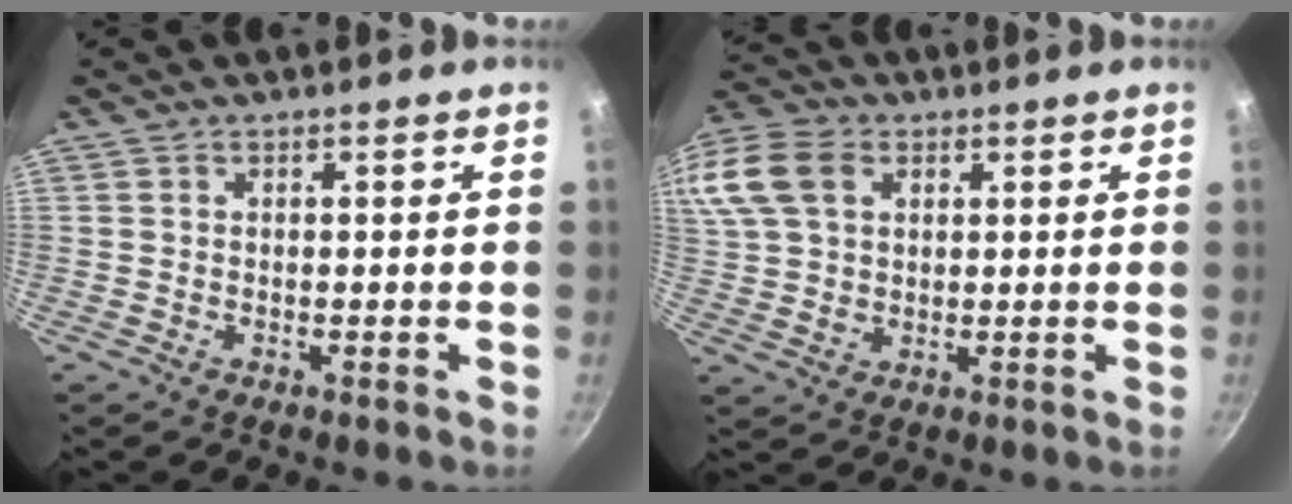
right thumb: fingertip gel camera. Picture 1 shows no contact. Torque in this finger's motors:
{"motor_torque": [-0.54, 0.73, 0.36, -0.29, 0.10]}